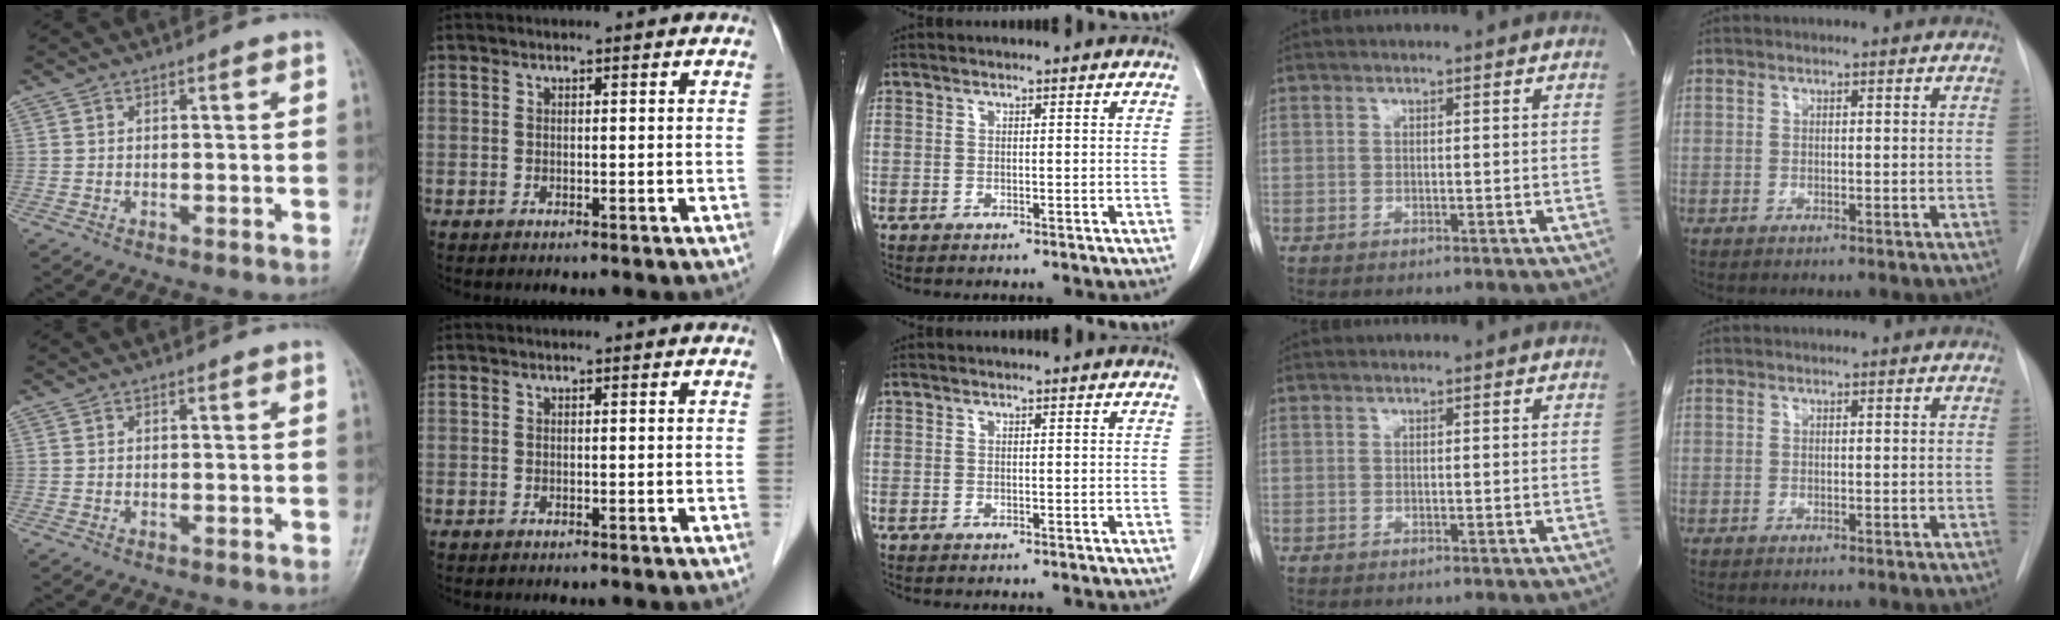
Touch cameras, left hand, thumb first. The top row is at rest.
{}